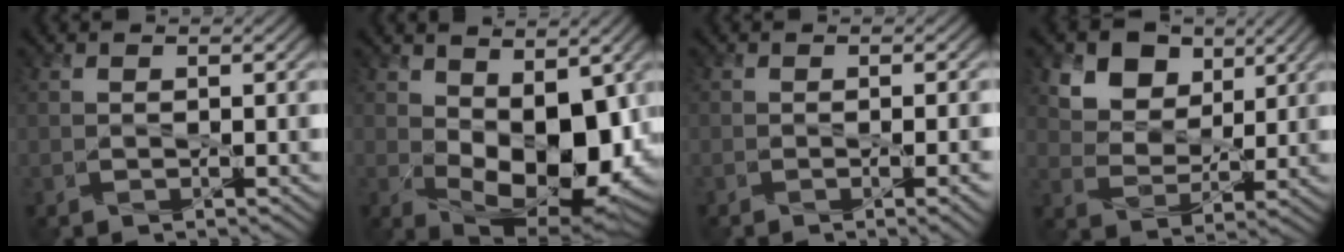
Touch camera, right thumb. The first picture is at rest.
{"total": 12.1, "force": [0.3, 6.9, 10.0], "torque": [-0.159, -0.021, 0.011]}
{"total": 2.7, "force": [-1.3, 1.0, 2.1], "torque": [-0.020, -0.006, -0.017]}
{"total": 10.3, "force": [6.0, 7.1, 4.6], "torque": [-0.134, -0.009, 0.133]}